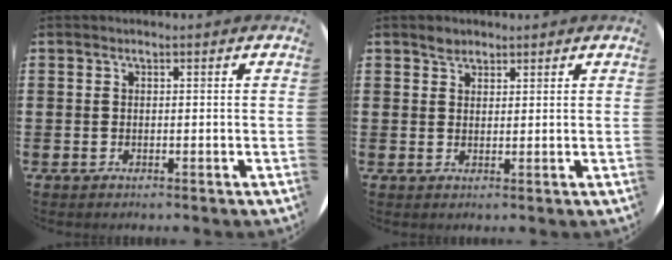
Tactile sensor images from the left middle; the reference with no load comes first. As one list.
[{"total": 1.7, "force": [1.5, 0.8, 0.2], "torque": [0.001, -0.001, 0.028]}]